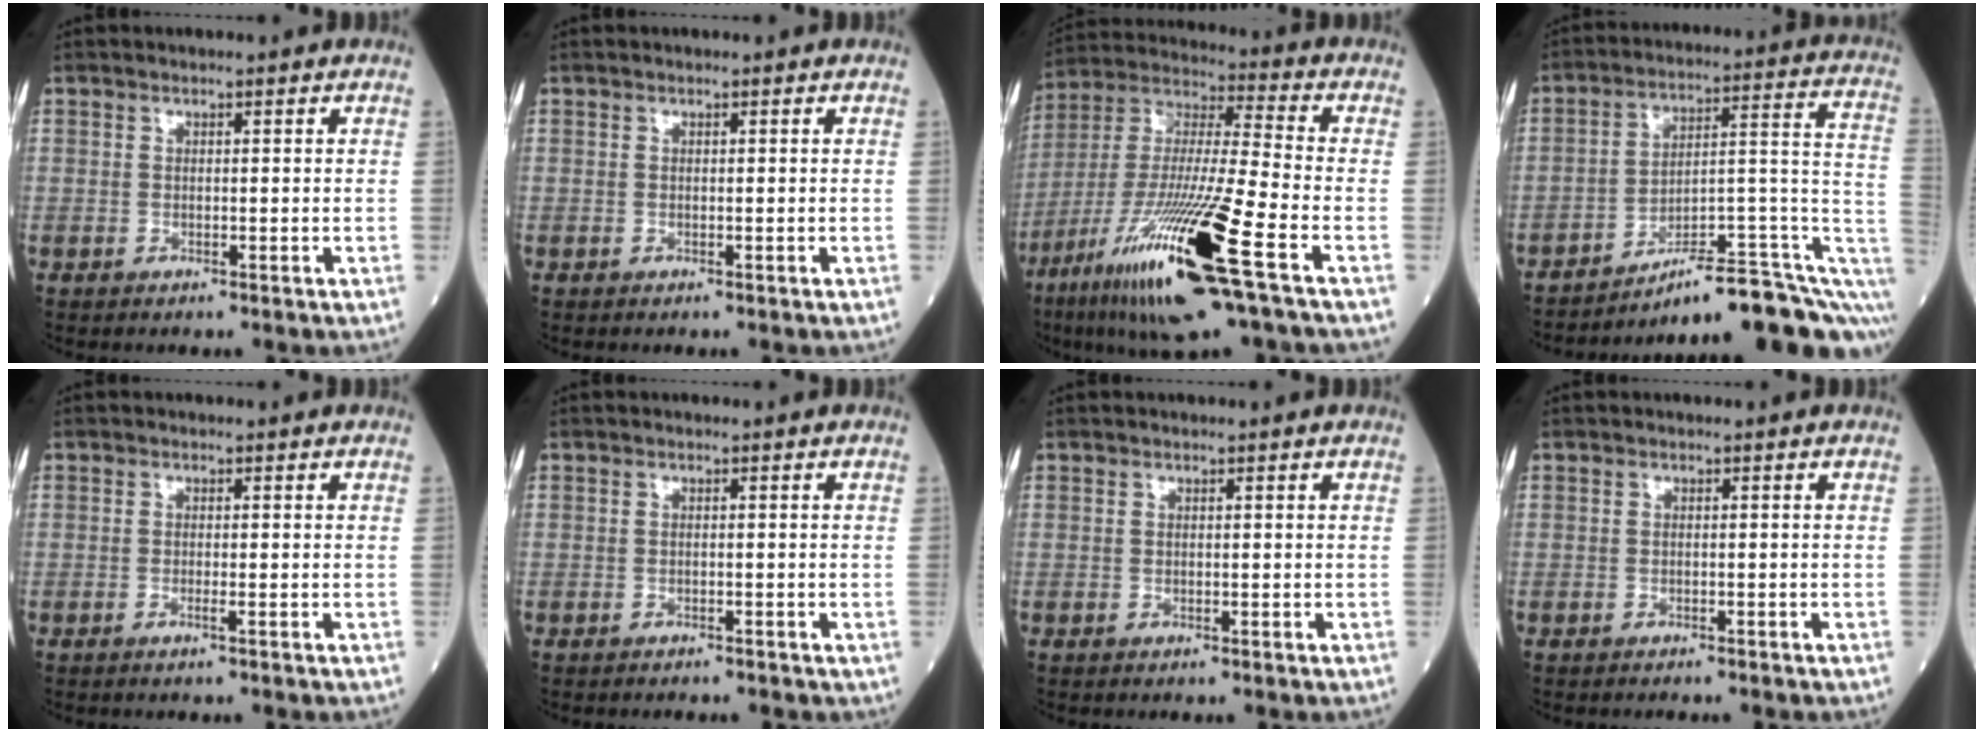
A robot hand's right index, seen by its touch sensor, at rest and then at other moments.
{"total": 0.0}
{"total": 21.6, "force": [-10.5, 0.8, 18.9], "torque": [-0.382, -0.049, -0.196]}
{"total": 17.9, "force": [-12.1, 2.9, 12.9], "torque": [-0.102, 0.062, -0.165]}
{"total": 0.8, "force": [-0.5, -0.2, 0.5], "torque": [-0.010, 0.001, -0.010]}
{"total": 1.6, "force": [-1.4, 0.5, 0.4], "torque": [-0.007, 0.000, -0.018]}
{"total": 0.0}
{"total": 1.5, "force": [-1.5, 0.2, 0.5], "torque": [-0.009, -0.001, -0.019]}